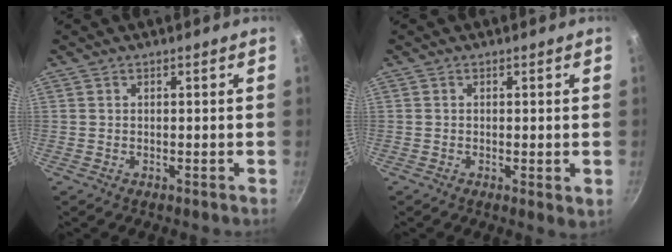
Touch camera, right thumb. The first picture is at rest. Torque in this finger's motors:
{"motor_torque": [-0.82, -0.11, -0.58, 0.05, 0.00]}